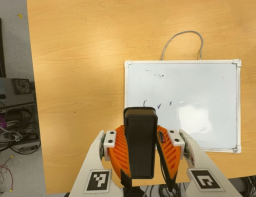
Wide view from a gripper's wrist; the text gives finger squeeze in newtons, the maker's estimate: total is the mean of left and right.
{"total": 8.5, "left": 7.0, "right": 10.0}